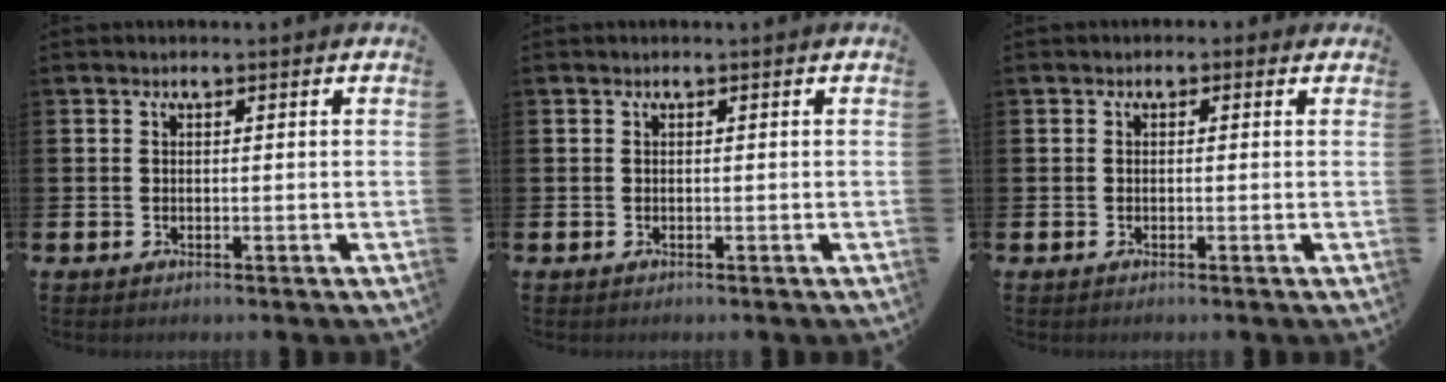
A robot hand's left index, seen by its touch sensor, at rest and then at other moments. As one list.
[{"total": 0.0}, {"total": 0.6, "force": [-0.3, 0.6, 0.2], "torque": [0.000, 0.005, -0.008]}]